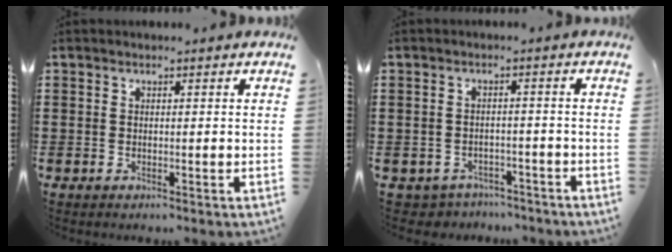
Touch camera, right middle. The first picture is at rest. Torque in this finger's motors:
{"motor_torque": [-0.10, -0.07, -0.05, -0.01]}